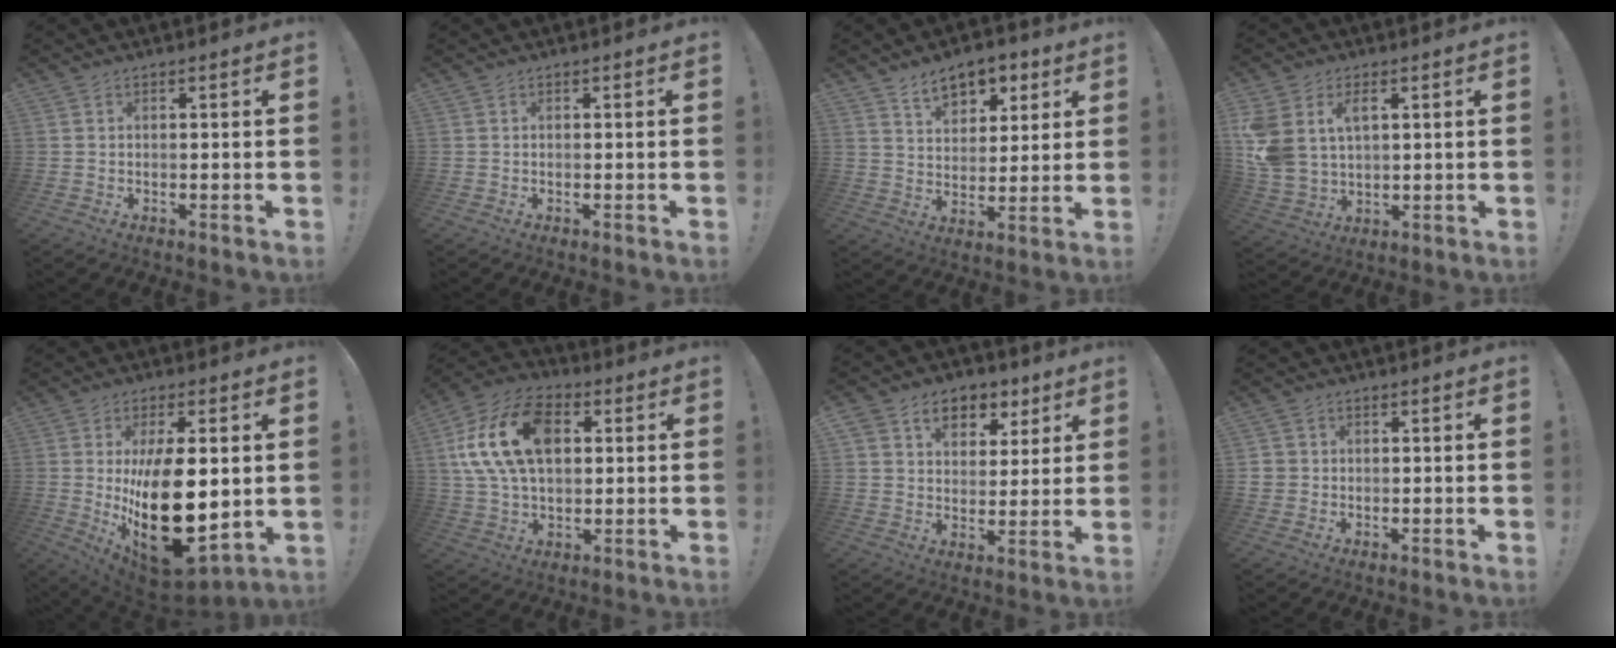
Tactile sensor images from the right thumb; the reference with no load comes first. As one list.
[{"total": 0.0}, {"total": 10.3, "force": [6.5, 6.3, 4.8], "torque": [-0.066, -0.032, 0.120]}, {"total": 9.2, "force": [4.0, 6.4, 5.3], "torque": [-0.109, -0.018, 0.075]}, {"total": 24.8, "force": [0.4, 12.4, 21.5], "torque": [-0.357, -0.033, 0.027]}, {"total": 20.6, "force": [4.7, 13.6, 14.7], "torque": [-0.268, 0.003, 0.086]}, {"total": 9.6, "force": [5.0, 7.2, 3.9], "torque": [-0.049, -0.024, 0.096]}, {"total": 2.2, "force": [0.1, 2.2, 0.5], "torque": [-0.011, 0.006, 0.002]}]